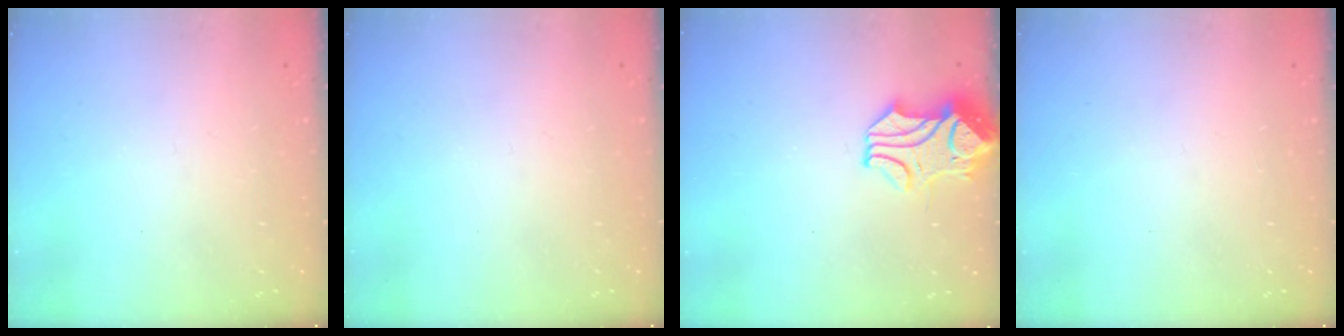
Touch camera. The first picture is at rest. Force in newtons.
{"total": 0.0}
{"total": 1.7, "press": 1.4, "slide": 1.0}
{"total": 0.0}